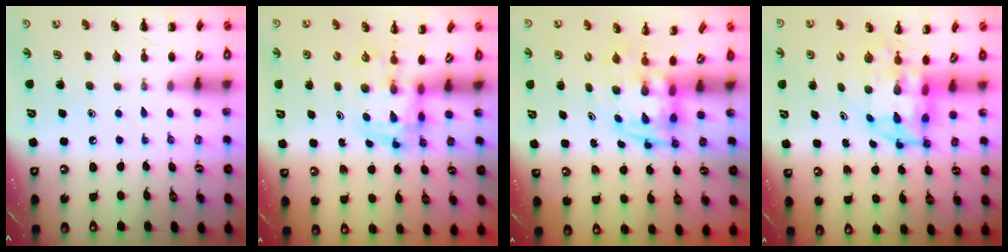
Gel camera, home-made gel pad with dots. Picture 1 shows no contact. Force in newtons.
{"total": 3.6, "press": 3.5, "slide": 0.6}
{"total": 3.5, "press": 3.4, "slide": 0.9}
{"total": 4.5, "press": 4.2, "slide": 1.5}